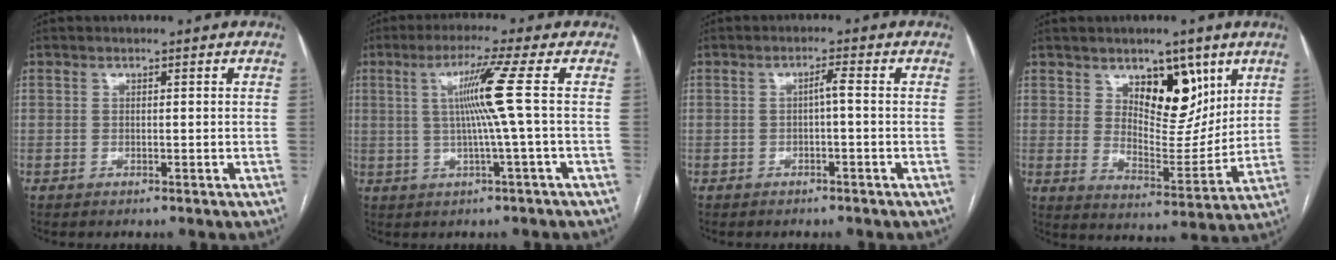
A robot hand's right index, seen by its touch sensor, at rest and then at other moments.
{"total": 7.3, "force": [0.9, -2.3, 6.8], "torque": [-0.125, 0.005, 0.024]}
{"total": 1.5, "force": [-0.2, 0.0, 1.5], "torque": [-0.023, 0.003, -0.003]}
{"total": 10.8, "force": [5.8, 5.1, 7.6], "torque": [-0.109, -0.008, 0.103]}